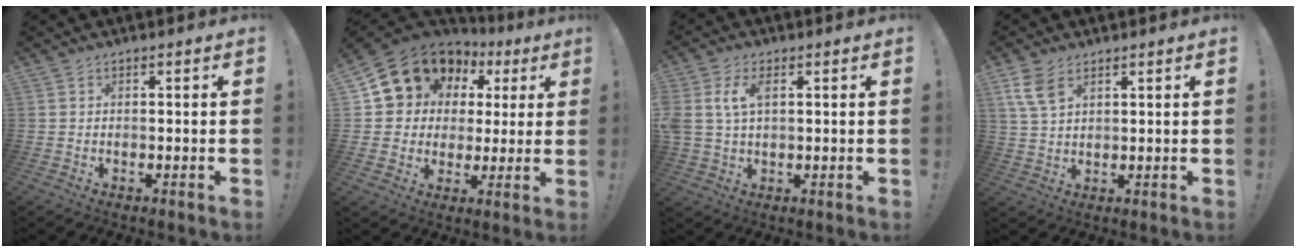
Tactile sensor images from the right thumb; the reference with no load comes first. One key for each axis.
{"total": 12.2, "fx": 6.8, "fy": 9.8, "fz": 3.0, "tx": -0.049, "ty": -0.051, "tz": 0.142}
{"total": 7.3, "fx": 2.2, "fy": 4.3, "fz": 5.5, "tx": -0.122, "ty": 0.001, "tz": 0.039}
{"total": 6.8, "fx": 3.8, "fy": 3.7, "fz": 4.3, "tx": -0.093, "ty": -0.009, "tz": 0.075}